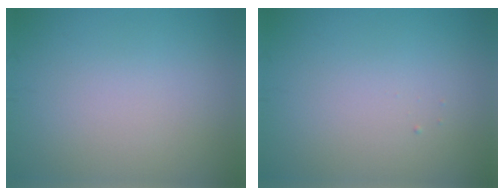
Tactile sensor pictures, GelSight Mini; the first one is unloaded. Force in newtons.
{"total": 0.0}